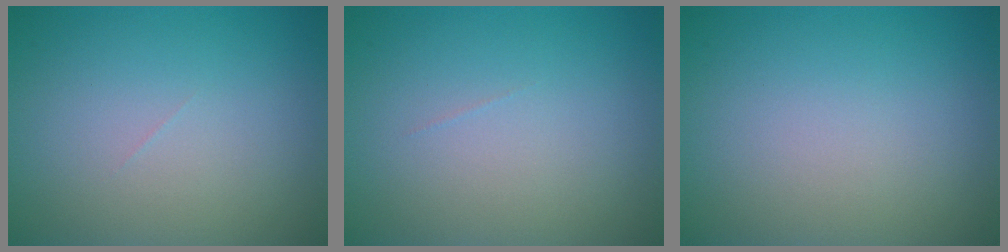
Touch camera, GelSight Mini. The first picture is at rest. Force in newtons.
{"total": 0.0}
{"total": 0.0}